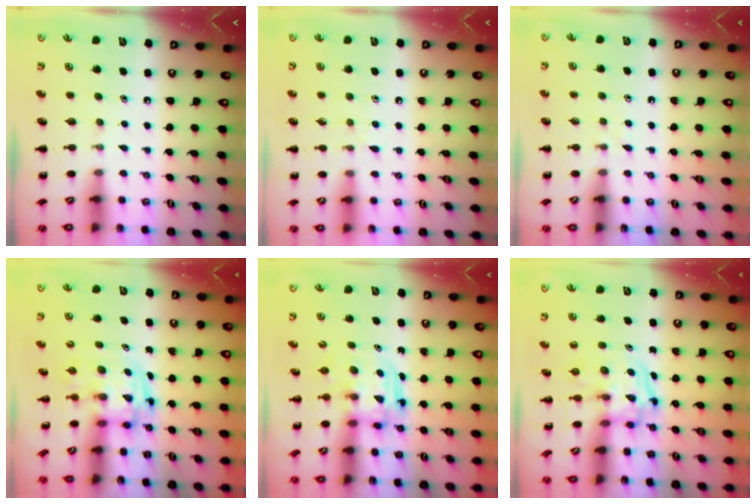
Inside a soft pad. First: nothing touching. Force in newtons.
{"total": 4.4, "press": 3.9, "slide": 2.0}
{"total": 2.4, "press": 2.3, "slide": 1.0}
{"total": 2.9, "press": 2.9, "slide": 0.5}
{"total": 3.6, "press": 3.6, "slide": 0.2}
{"total": 3.3, "press": 3.3, "slide": 0.3}